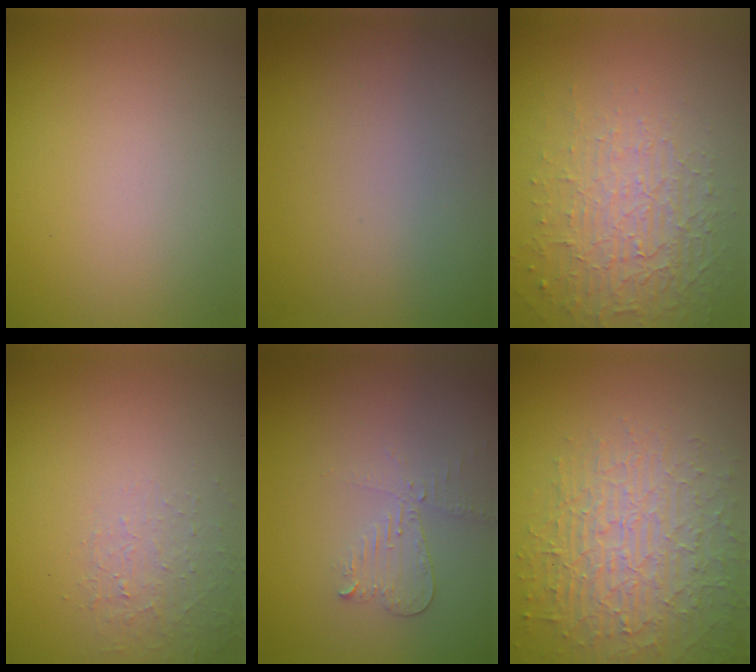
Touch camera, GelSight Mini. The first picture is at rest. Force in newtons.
{"total": 0.0}
{"total": 5.5, "press": 3.2, "slide": 4.5}
{"total": 1.3, "press": 0.4, "slide": 1.2}
{"total": 2.2, "press": 2.2, "slide": 0.2}
{"total": 6.2, "press": 5.1, "slide": 3.6}